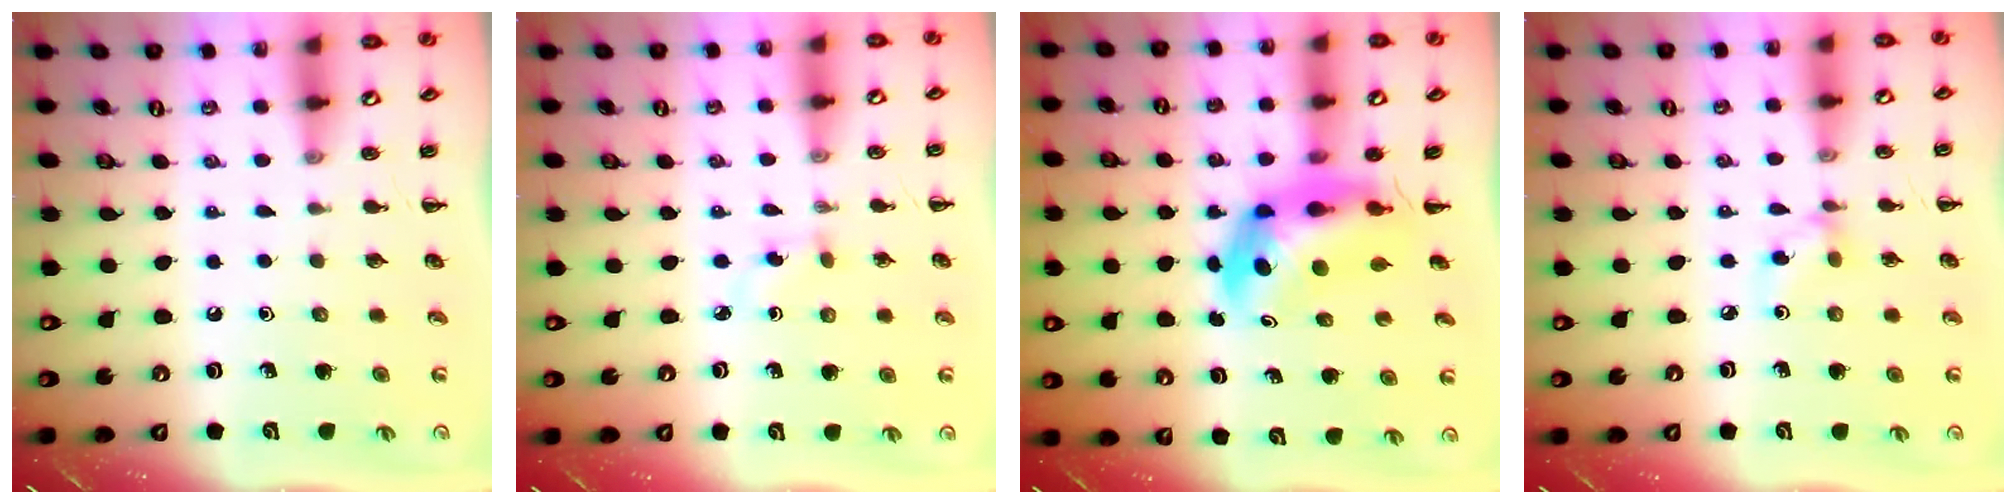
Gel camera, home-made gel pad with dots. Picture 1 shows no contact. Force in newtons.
{"total": 2.8, "press": 2.5, "slide": 1.2}
{"total": 6.0, "press": 5.7, "slide": 1.8}
{"total": 3.5, "press": 3.3, "slide": 1.2}